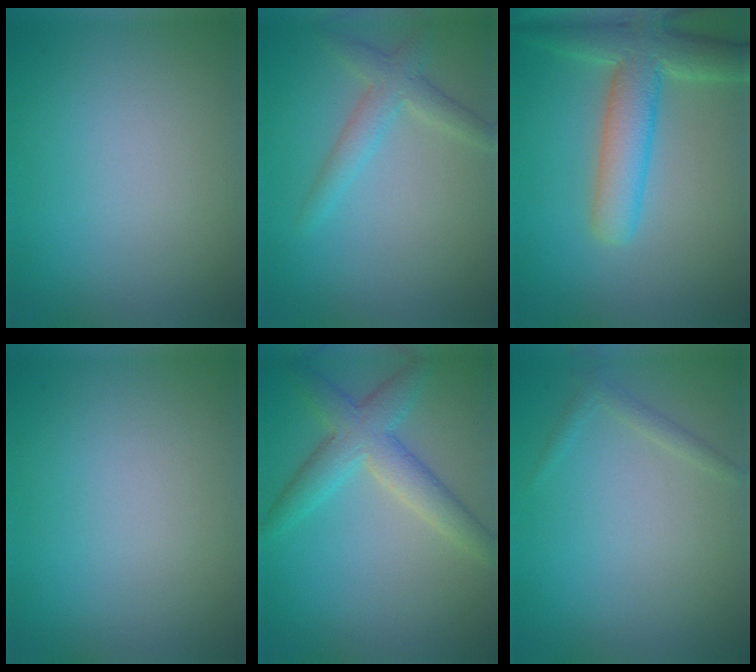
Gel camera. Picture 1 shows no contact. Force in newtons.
{"total": 2.7, "press": 2.7, "slide": 0.1}
{"total": 6.7, "press": 6.7, "slide": 0.6}
{"total": 0.0}
{"total": 4.5, "press": 4.5, "slide": 0.2}
{"total": 1.0, "press": 1.0, "slide": 0.0}